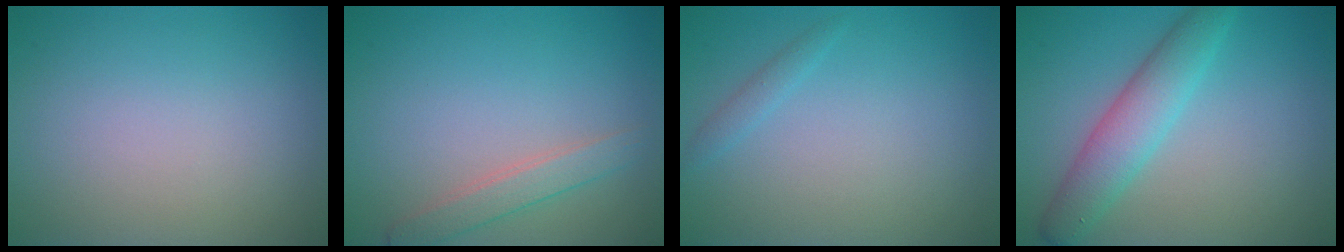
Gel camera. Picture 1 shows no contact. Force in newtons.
{"total": 2.1, "press": 2.1, "slide": 0.1}
{"total": 0.9, "press": 0.9, "slide": 0.0}
{"total": 4.2, "press": 4.2, "slide": 0.2}